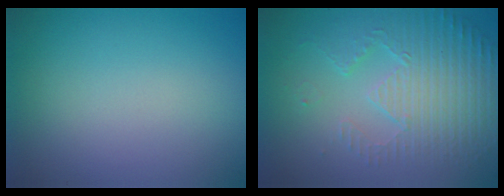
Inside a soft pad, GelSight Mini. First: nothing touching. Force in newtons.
{"total": 5.4, "press": 3.6, "slide": 4.1}